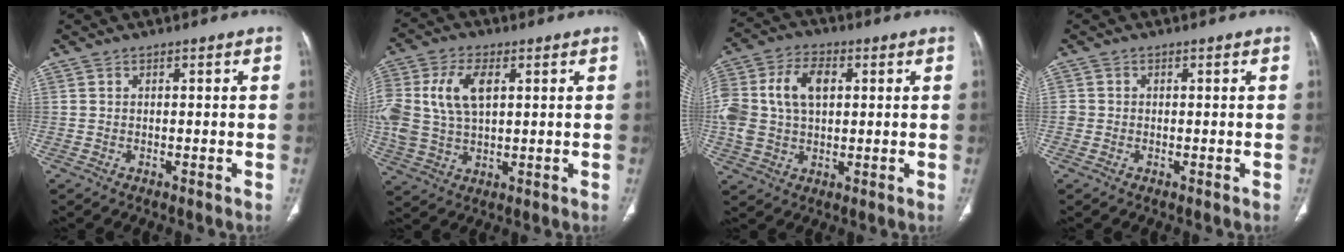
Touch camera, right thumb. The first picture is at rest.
{"total": 13.7, "force": [3.1, 8.1, 10.5], "torque": [-0.238, 0.004, 0.064]}
{"total": 14.7, "force": [2.3, 10.0, 10.5], "torque": [-0.230, 0.015, 0.042]}
{"total": 1.2, "force": [-0.2, 1.2, 0.2], "torque": [0.004, 0.004, -0.004]}